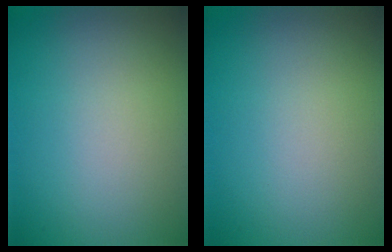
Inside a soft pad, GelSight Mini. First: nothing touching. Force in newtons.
{"total": 0.0}